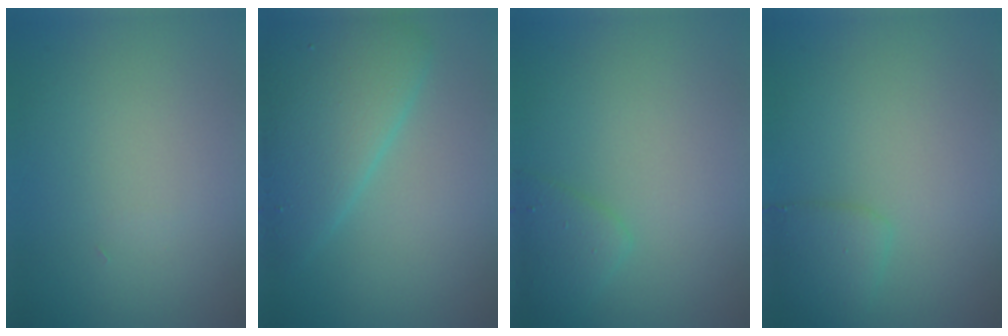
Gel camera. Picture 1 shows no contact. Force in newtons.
{"total": 5.3, "press": 5.3, "slide": 0.2}
{"total": 1.9, "press": 1.9, "slide": 0.1}
{"total": 1.7, "press": 1.7, "slide": 0.1}